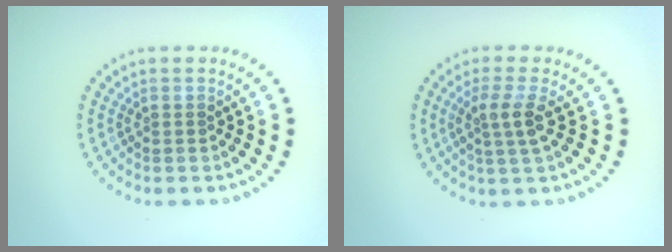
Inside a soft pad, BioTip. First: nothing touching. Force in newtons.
{"total": 2.5, "press": 2.0, "slide": 1.6}